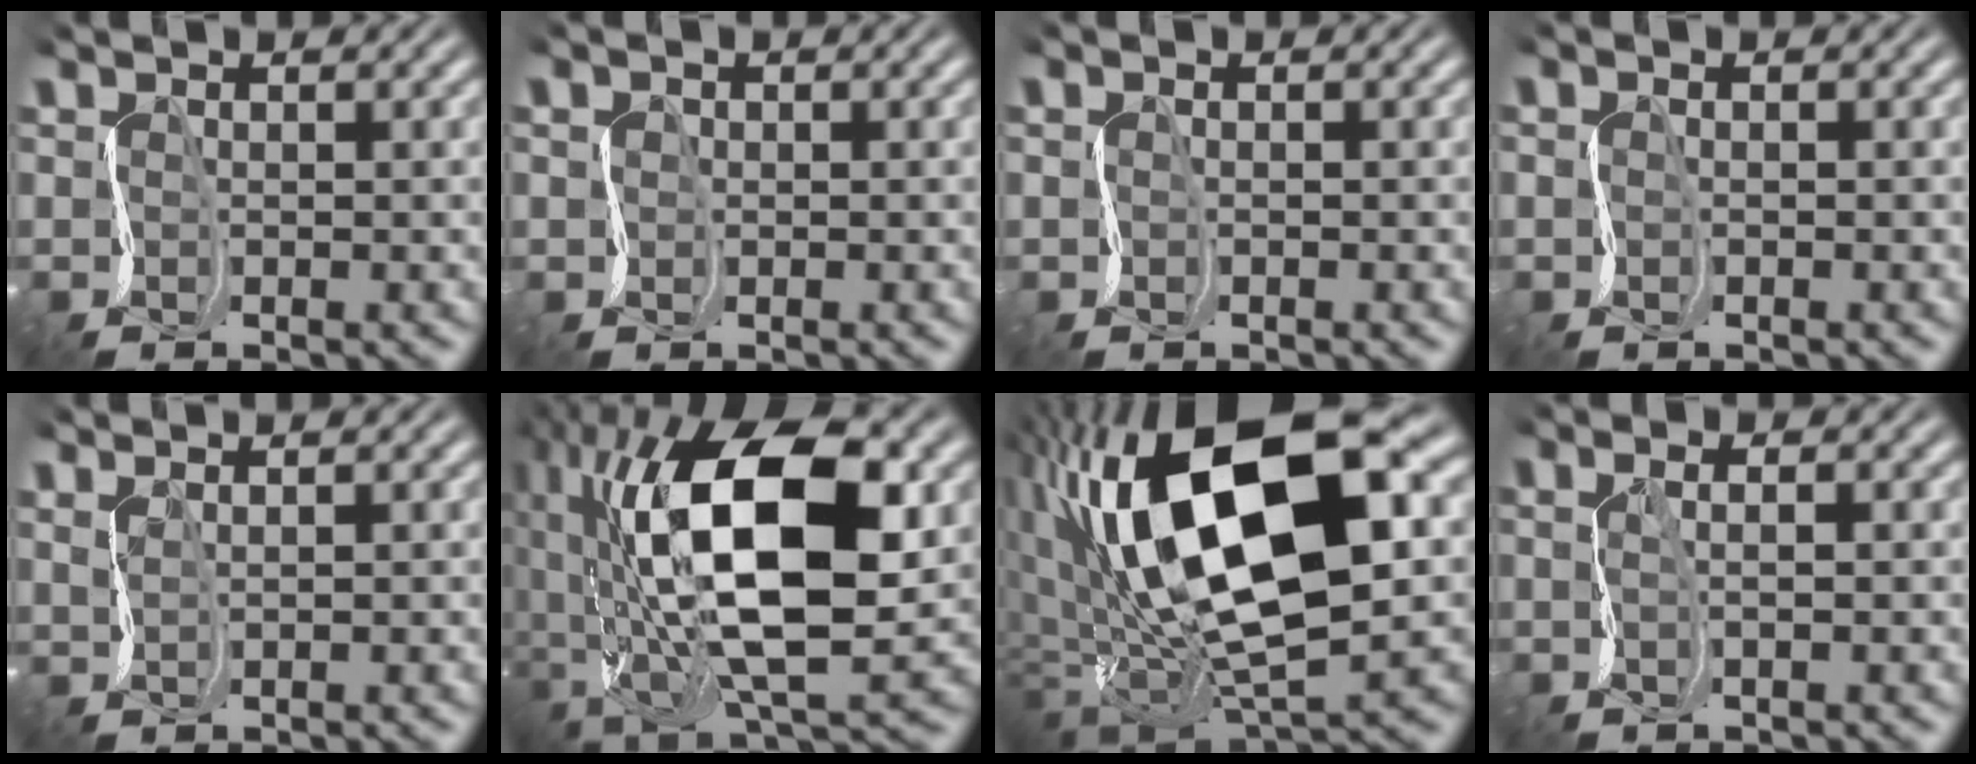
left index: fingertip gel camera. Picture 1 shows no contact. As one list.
[{"total": 1.1, "force": [-0.2, -0.2, -1.1], "torque": [0.003, 0.007, 0.002]}, {"total": 0.6, "force": [0.0, -0.1, -0.6], "torque": [-0.001, 0.004, -0.009]}, {"total": 0.6, "force": [-0.2, -0.1, -0.6], "torque": [-0.002, 0.001, -0.008]}, {"total": 1.4, "force": [1.4, 0.3, 0.0], "torque": [-0.007, 0.020, 0.007]}, {"total": 13.7, "force": [1.1, 6.9, 11.8], "torque": [-0.240, 0.010, 0.012]}, {"total": 15.0, "force": [4.2, 7.0, 12.5], "torque": [-0.252, 0.007, 0.078]}, {"total": 0.8, "force": [0.7, 0.0, 0.3], "torque": [-0.028, 0.010, 0.008]}]